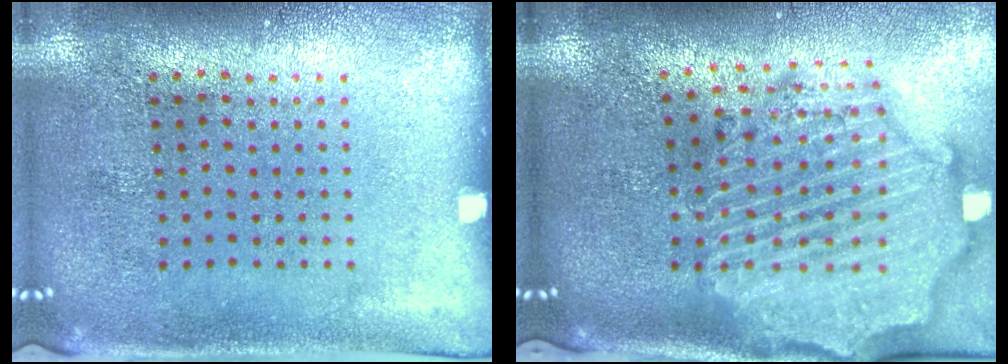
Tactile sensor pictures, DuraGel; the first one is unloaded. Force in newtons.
{"total": 3.3, "press": 2.8, "slide": 1.7}